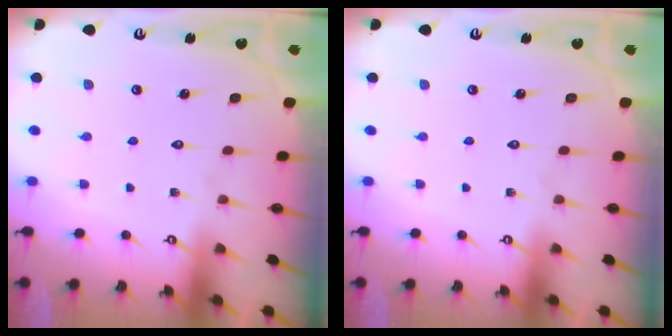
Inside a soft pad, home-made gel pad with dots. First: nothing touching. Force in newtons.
{"total": 0.0}